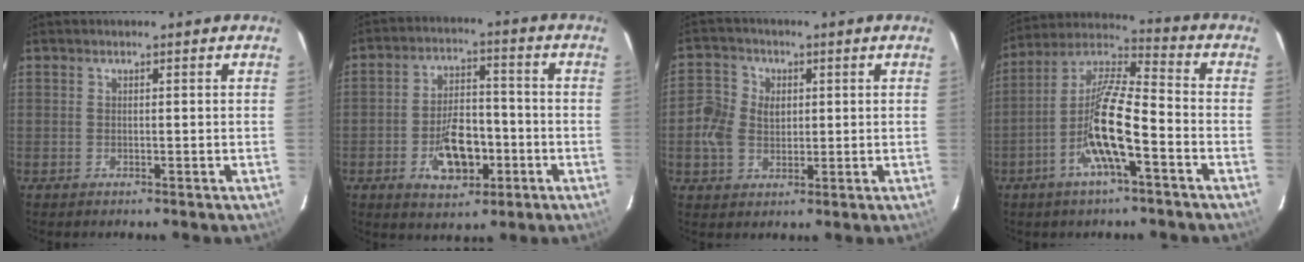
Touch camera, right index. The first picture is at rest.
{"total": 10.6, "force": [-3.9, 5.9, 7.8], "torque": [-0.148, 0.014, -0.051]}
{"total": 6.5, "force": [0.2, 5.6, 3.4], "torque": [-0.078, 0.017, 0.001]}
{"total": 13.0, "force": [-5.3, 2.3, 11.7], "torque": [-0.234, 0.001, -0.106]}